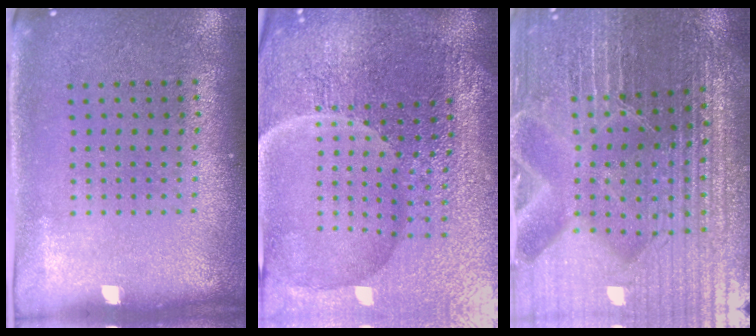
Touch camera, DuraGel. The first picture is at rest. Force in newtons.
{"total": 7.2, "press": 6.3, "slide": 3.5}
{"total": 5.1, "press": 4.9, "slide": 1.5}